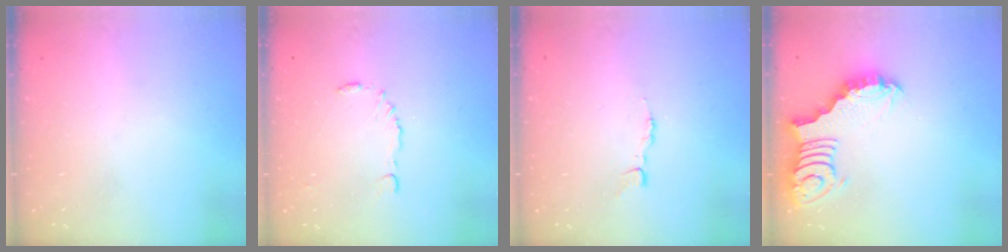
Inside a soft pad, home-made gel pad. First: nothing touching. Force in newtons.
{"total": 7.6, "press": 7.5, "slide": 0.4}
{"total": 3.2, "press": 3.2, "slide": 0.2}
{"total": 5.7, "press": 5.6, "slide": 0.7}